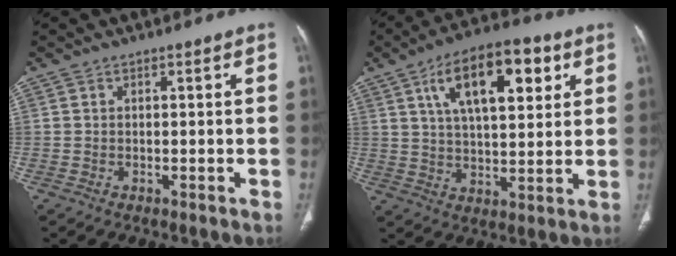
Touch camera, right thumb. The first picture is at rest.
{"total": 16.6, "force": [6.8, 7.3, 13.3], "torque": [-0.185, -0.008, 0.110]}